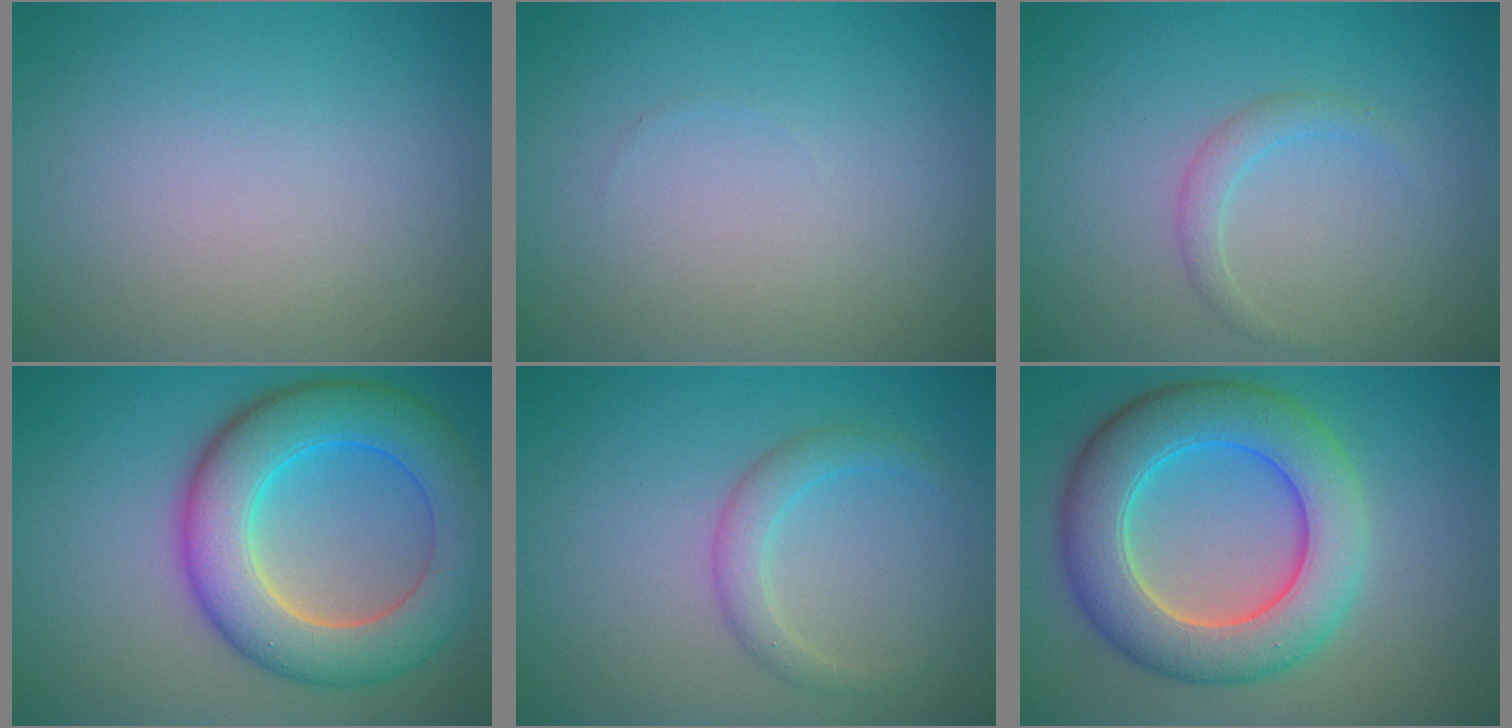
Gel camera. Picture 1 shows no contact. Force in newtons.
{"total": 0.0}
{"total": 1.4, "press": 1.4, "slide": 0.0}
{"total": 9.2, "press": 9.2, "slide": 0.2}
{"total": 2.2, "press": 2.2, "slide": 0.1}
{"total": 8.9, "press": 8.9, "slide": 0.0}